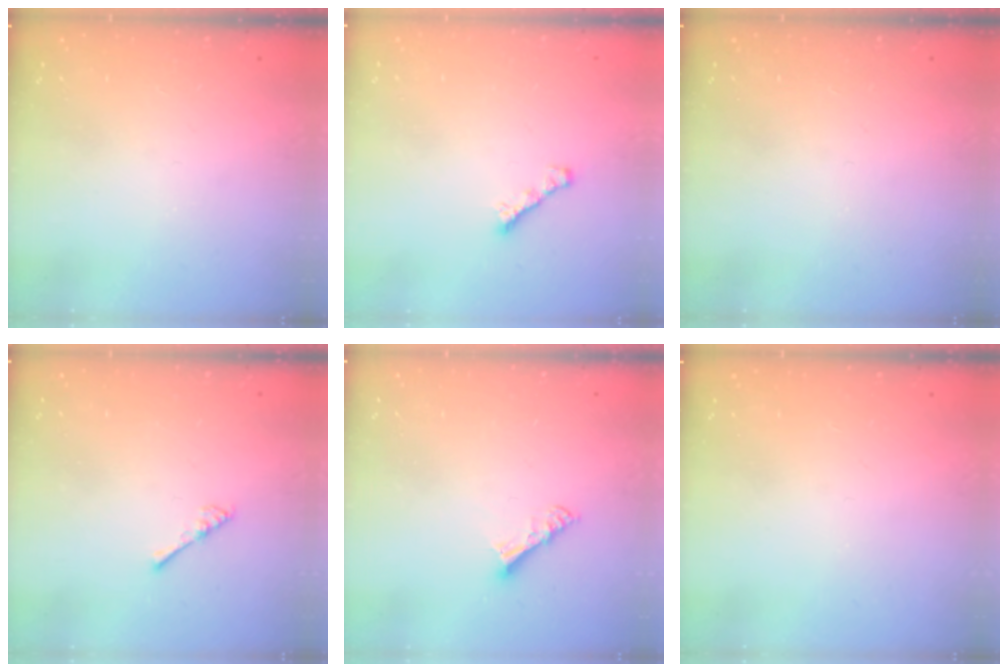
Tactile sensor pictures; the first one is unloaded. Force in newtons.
{"total": 1.8, "press": 1.7, "slide": 0.6}
{"total": 0.0}
{"total": 1.8, "press": 1.7, "slide": 0.4}
{"total": 4.9, "press": 4.8, "slide": 0.4}
{"total": 0.0}